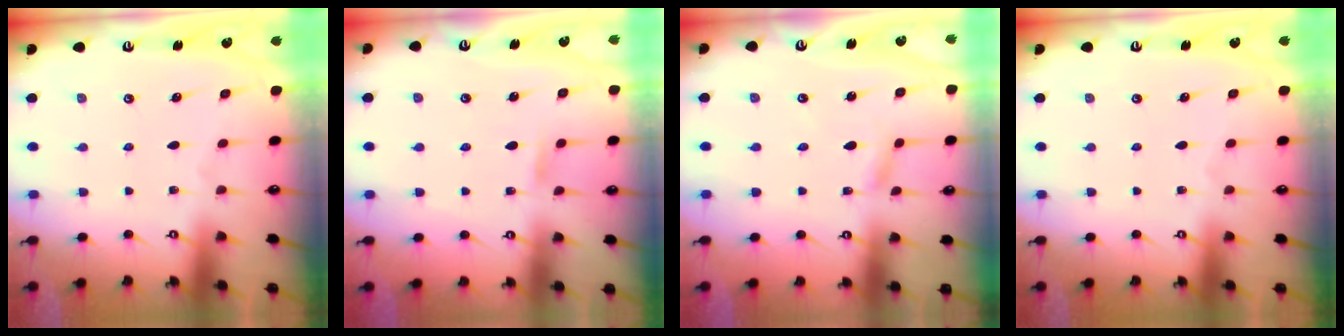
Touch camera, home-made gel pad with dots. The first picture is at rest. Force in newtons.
{"total": 4.2, "press": 4.2, "slide": 0.3}
{"total": 2.5, "press": 2.4, "slide": 0.3}
{"total": 0.0}